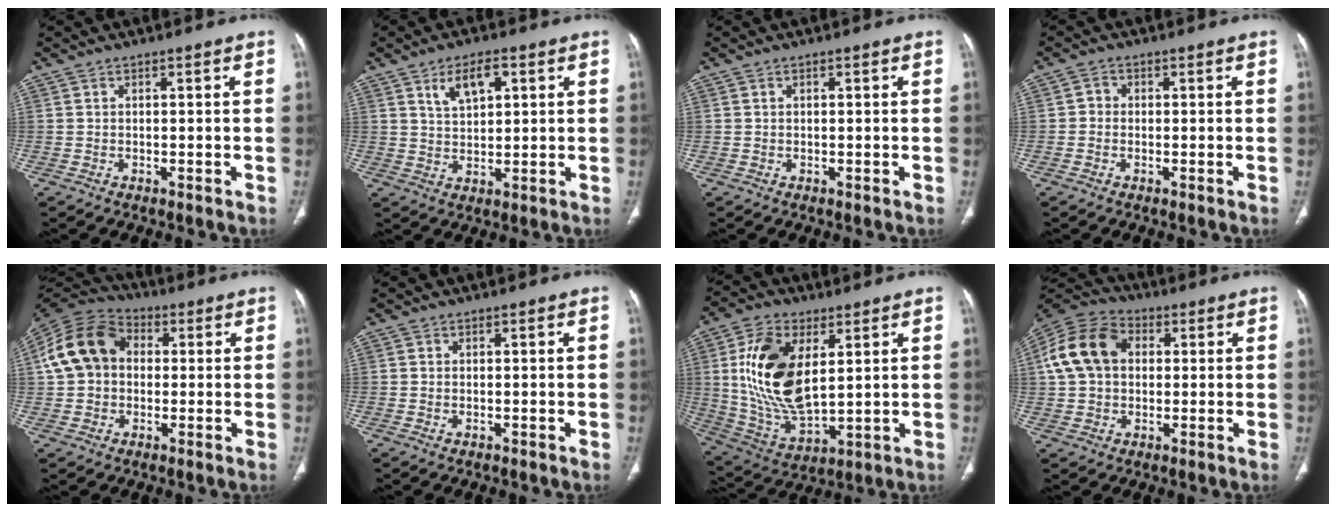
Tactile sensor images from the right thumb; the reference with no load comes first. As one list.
[{"total": 6.1, "force": [2.9, 3.1, 4.5], "torque": [-0.070, -0.009, 0.055]}, {"total": 0.0}, {"total": 1.5, "force": [-0.3, 1.4, 0.5], "torque": [0.002, 0.005, -0.011]}, {"total": 13.6, "force": [1.6, 10.8, 8.1], "torque": [-0.144, 0.031, 0.019]}, {"total": 0.0}, {"total": 18.3, "force": [4.4, 9.6, 14.9], "torque": [-0.273, -0.020, 0.094]}, {"total": 14.0, "force": [2.4, 10.5, 9.0], "torque": [-0.167, 0.029, 0.035]}]